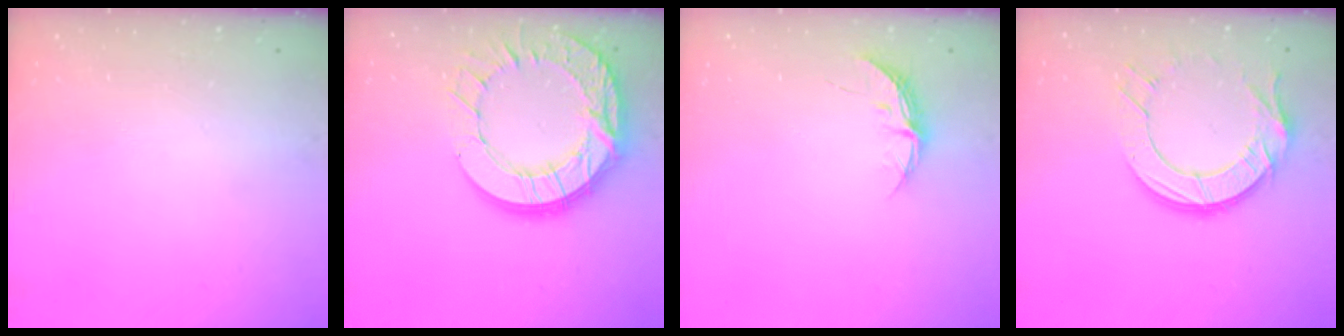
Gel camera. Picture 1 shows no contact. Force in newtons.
{"total": 22.1, "press": 22.0, "slide": 2.0}
{"total": 5.3, "press": 5.3, "slide": 0.5}
{"total": 12.8, "press": 12.7, "slide": 1.1}